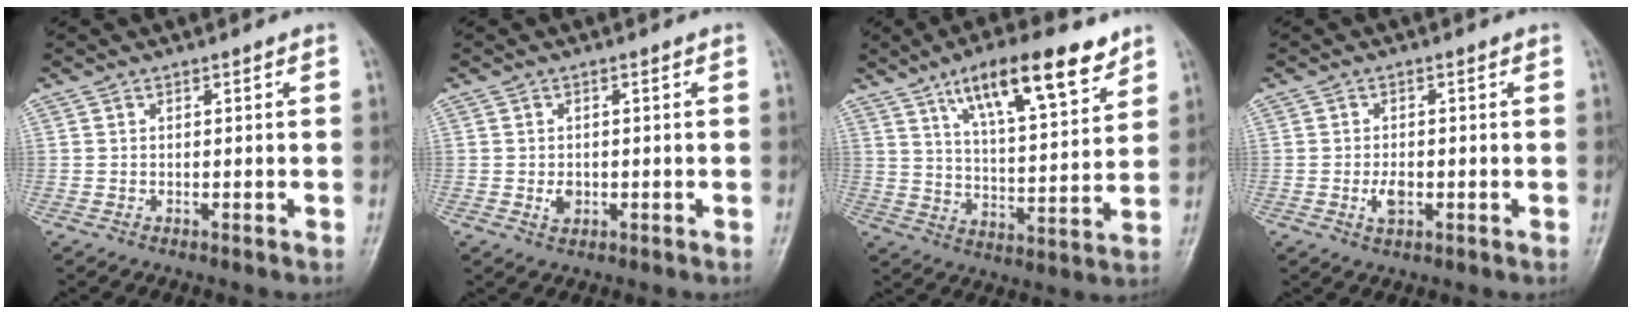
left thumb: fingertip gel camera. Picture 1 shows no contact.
{"total": 2.2, "force": [-0.4, 1.7, 1.4], "torque": [-0.017, 0.000, -0.002]}
{"total": 16.6, "force": [10.2, 5.1, 12.1], "torque": [-0.169, -0.043, 0.169]}
{"total": 3.0, "force": [-0.7, 1.7, 2.4], "torque": [-0.041, -0.001, -0.013]}